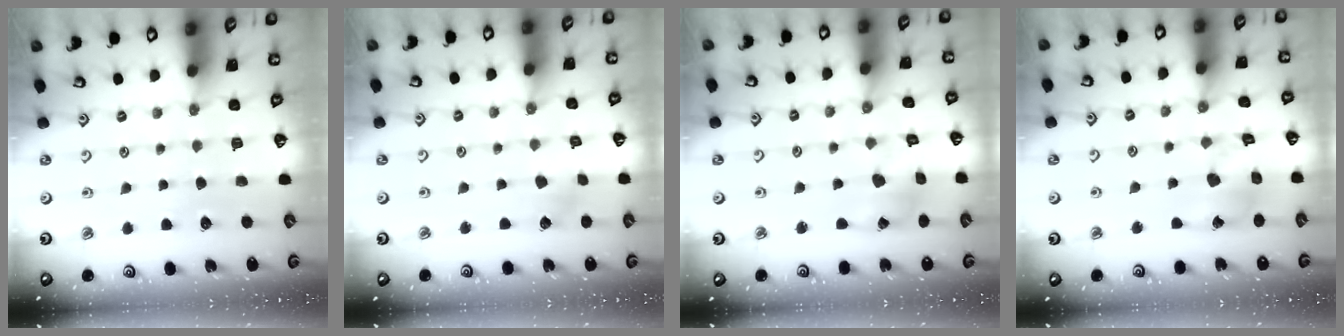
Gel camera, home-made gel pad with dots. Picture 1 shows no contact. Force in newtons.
{"total": 2.7, "press": 2.7, "slide": 0.7}
{"total": 6.8, "press": 6.8, "slide": 0.7}
{"total": 10.0, "press": 10.0, "slide": 1.1}